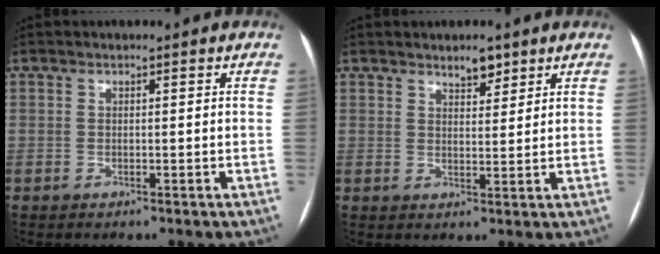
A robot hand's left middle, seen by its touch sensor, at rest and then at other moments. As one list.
[{"total": 3.1, "force": [2.4, 1.1, 1.5], "torque": [-0.026, -0.001, 0.040]}]